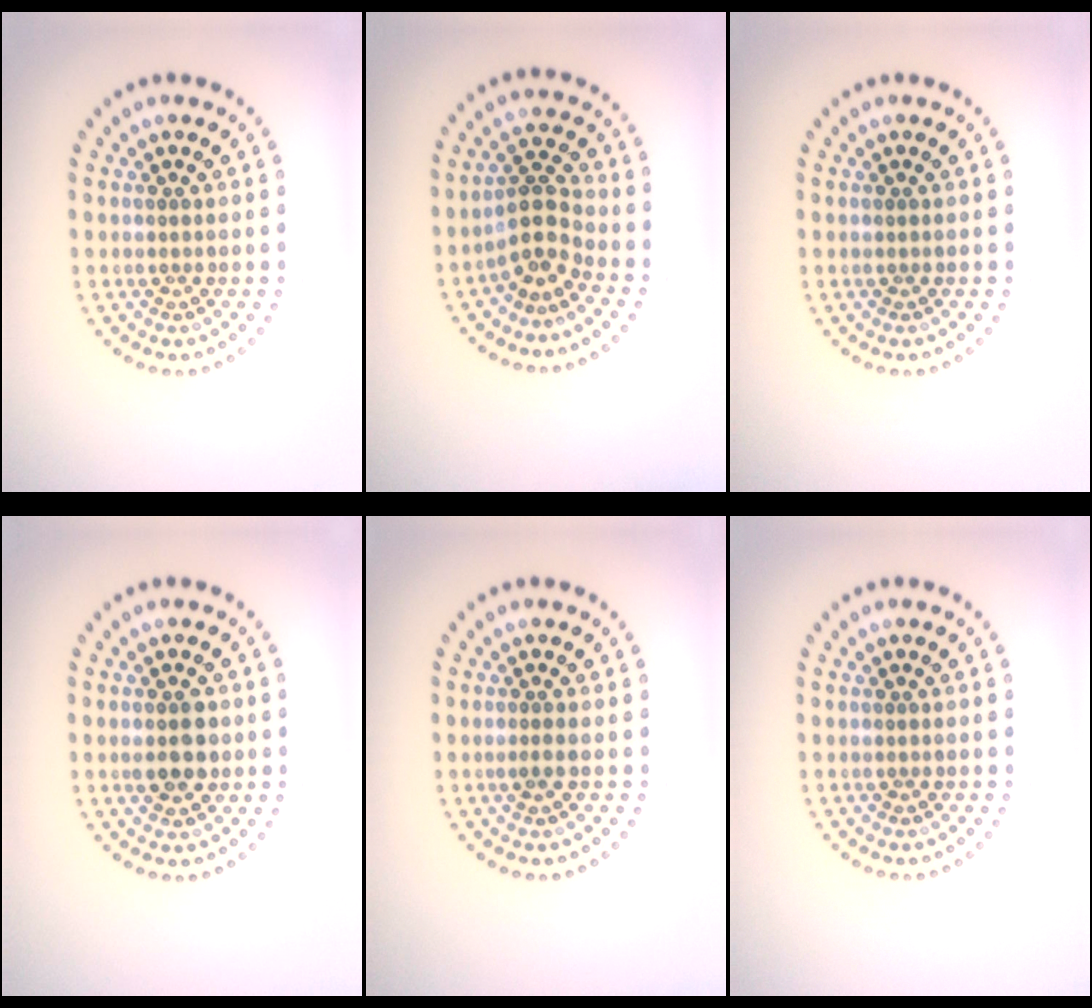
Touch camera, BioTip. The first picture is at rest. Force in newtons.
{"total": 2.9, "press": 2.4, "slide": 1.7}
{"total": 0.0}
{"total": 2.5, "press": 2.5, "slide": 0.2}
{"total": 0.5, "press": 0.3, "slide": 0.4}
{"total": 0.0}